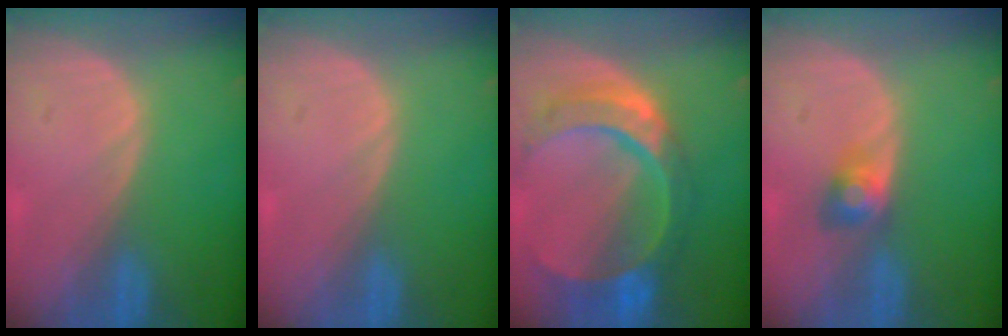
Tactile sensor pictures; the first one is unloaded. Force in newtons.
{"total": 0.0}
{"total": 11.1, "press": 9.2, "slide": 6.1}
{"total": 2.9, "press": 2.8, "slide": 0.1}